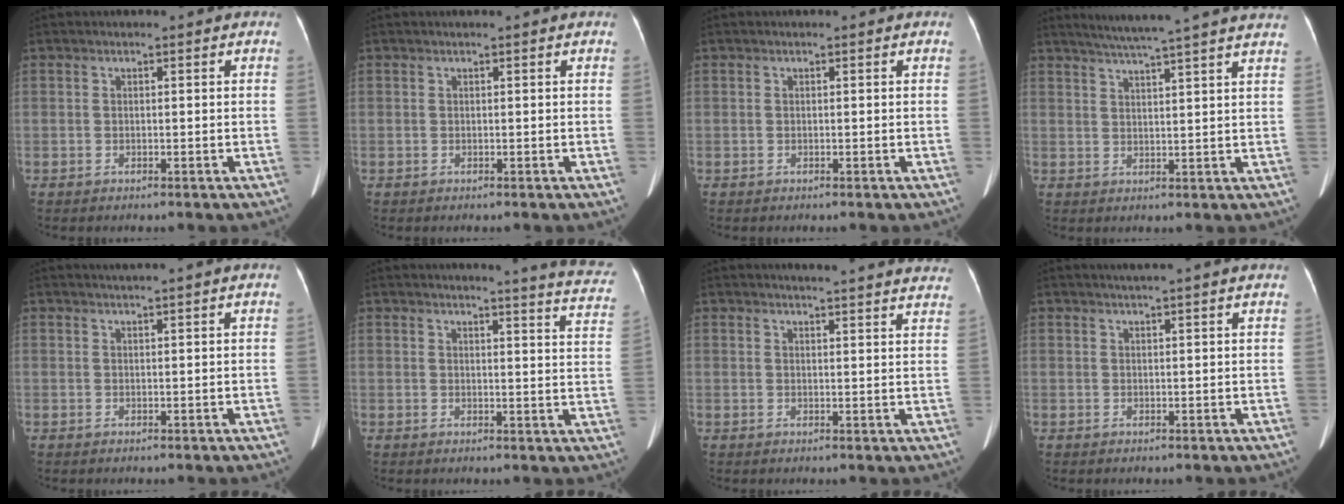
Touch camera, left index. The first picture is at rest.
{"total": 0.0}
{"total": 0.0}
{"total": 14.5, "force": [12.5, -1.3, 7.2], "torque": [-0.118, 0.005, 0.155]}
{"total": 1.7, "force": [1.5, -0.7, 0.6], "torque": [-0.008, 0.005, 0.032]}
{"total": 11.7, "force": [11.2, -0.3, 3.6], "torque": [-0.030, -0.078, 0.093]}
{"total": 18.5, "force": [17.6, 1.1, 5.7], "torque": [-0.068, -0.038, 0.192]}
{"total": 3.9, "force": [3.3, -0.8, 1.9], "torque": [-0.021, 0.017, 0.042]}